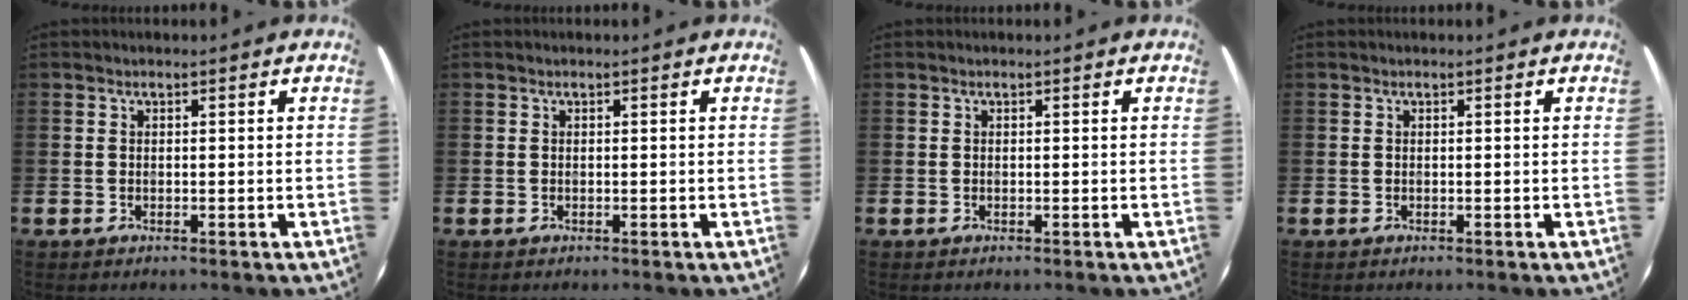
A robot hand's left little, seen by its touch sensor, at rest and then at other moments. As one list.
[{"total": 0.0}, {"total": 0.0}, {"total": 0.0}]